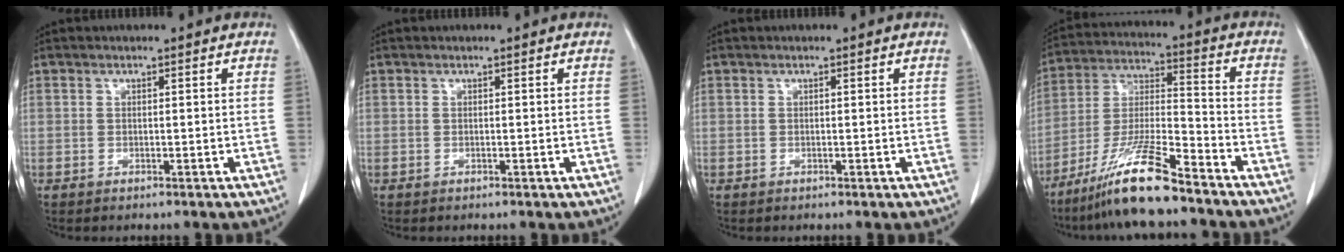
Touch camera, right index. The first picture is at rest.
{"total": 0.0}
{"total": 0.0}
{"total": 13.6, "force": [-10.1, 0.9, 9.2], "torque": [-0.187, -0.021, -0.187]}